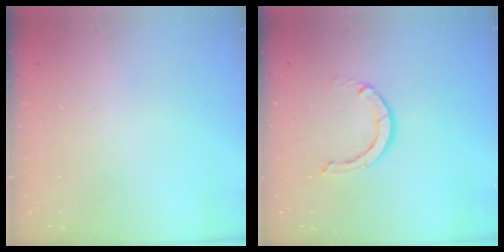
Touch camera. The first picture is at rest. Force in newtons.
{"total": 3.7, "press": 3.7, "slide": 0.3}